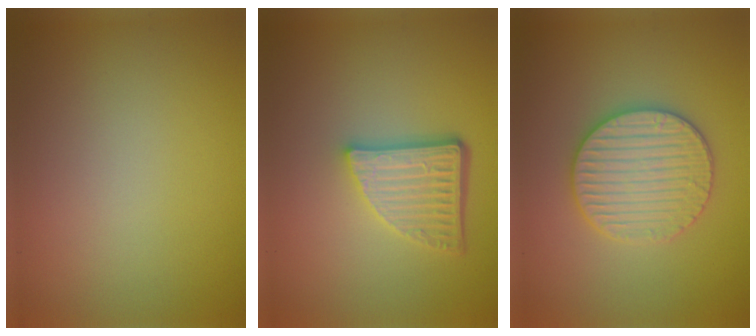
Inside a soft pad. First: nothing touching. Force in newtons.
{"total": 4.9, "press": 3.6, "slide": 3.4}
{"total": 4.4, "press": 4.3, "slide": 0.9}